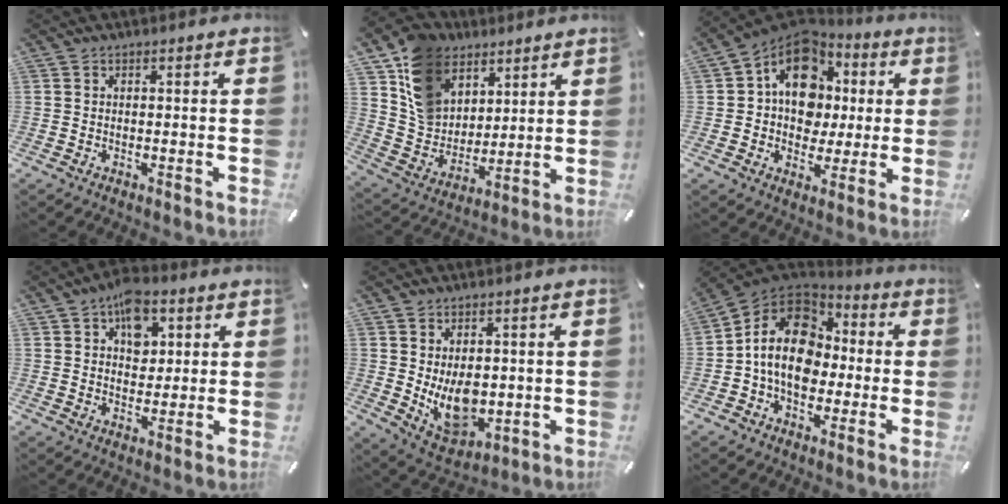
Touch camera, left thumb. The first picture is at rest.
{"total": 13.8, "force": [7.3, 10.7, 4.7], "torque": [-0.107, -0.033, 0.150]}
{"total": 14.1, "force": [3.5, 11.6, 7.2], "torque": [-0.121, -0.023, 0.069]}
{"total": 8.7, "force": [3.9, 6.2, 4.7], "torque": [-0.050, -0.013, 0.065]}
{"total": 11.0, "force": [0.3, 8.0, 7.6], "torque": [-0.108, -0.015, 0.015]}
{"total": 14.4, "force": [-0.8, 11.5, 8.5], "torque": [-0.173, 0.022, -0.012]}